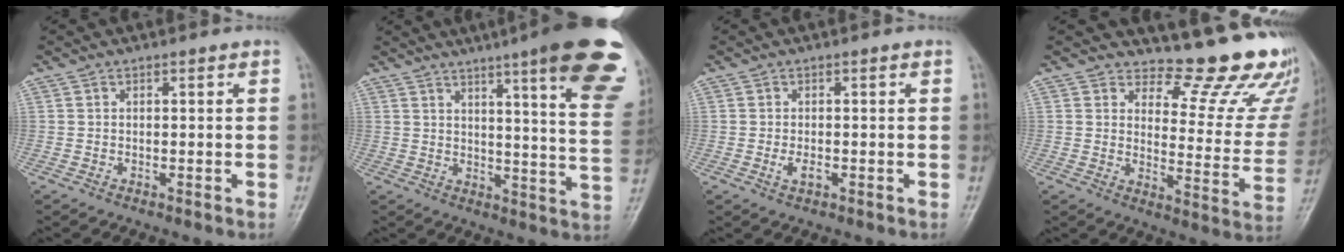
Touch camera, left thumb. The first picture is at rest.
{"total": 23.1, "force": [13.9, 3.1, 18.2], "torque": [-0.203, -0.059, 0.166]}
{"total": 1.9, "force": [-0.5, 1.0, 1.6], "torque": [-0.030, 0.000, -0.009]}
{"total": 16.2, "force": [14.6, 4.8, 5.4], "torque": [-0.016, -0.156, 0.165]}